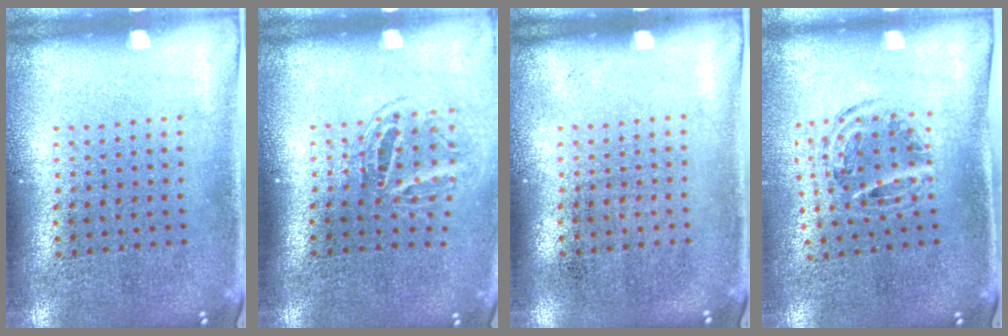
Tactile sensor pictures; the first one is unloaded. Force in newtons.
{"total": 1.6, "press": 1.1, "slide": 1.2}
{"total": 0.0}
{"total": 1.0, "press": 0.9, "slide": 0.1}